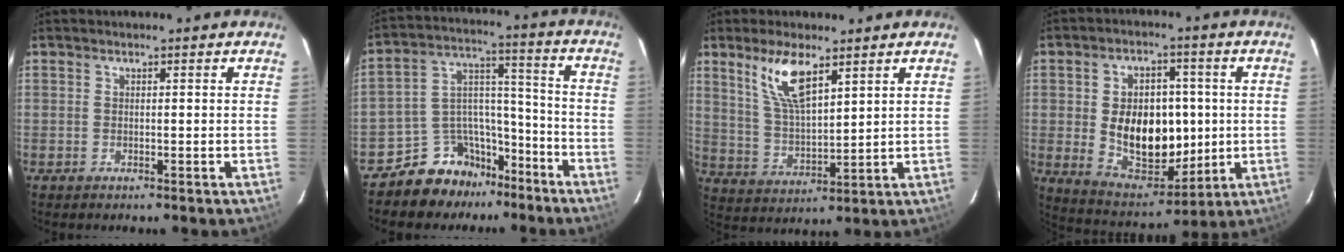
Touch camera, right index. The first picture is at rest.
{"total": 11.9, "force": [-9.3, 7.1, 2.2], "torque": [-0.047, 0.073, -0.150]}
{"total": 9.7, "force": [5.9, 3.0, 7.2], "torque": [-0.136, 0.001, 0.124]}
{"total": 15.5, "force": [-0.2, 10.5, 11.4], "torque": [-0.211, 0.002, 0.022]}